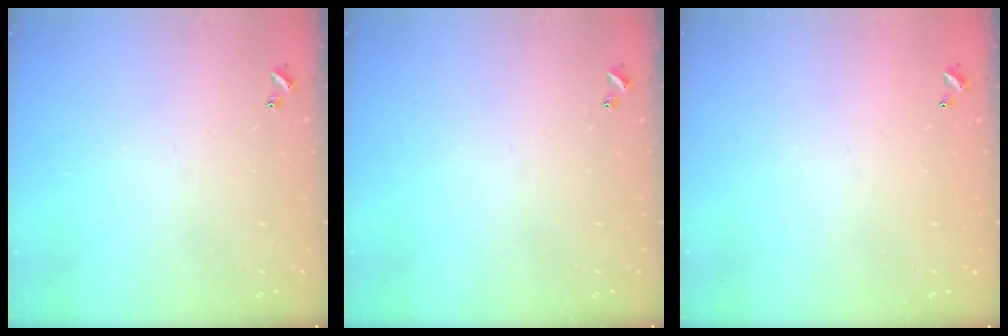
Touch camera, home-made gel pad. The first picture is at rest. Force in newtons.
{"total": 0.0}
{"total": 2.9, "press": 2.9, "slide": 0.1}